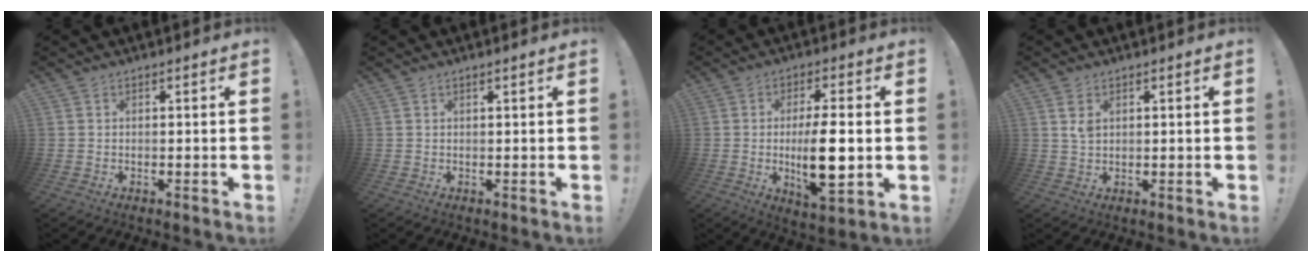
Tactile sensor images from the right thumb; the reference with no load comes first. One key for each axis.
{"total": 1.0, "fx": 0.6, "fy": -0.2, "fz": 0.8, "tx": -0.010, "ty": -0.003, "tz": 0.009}
{"total": 13.2, "fx": -1.0, "fy": 4.0, "fz": 12.6, "tx": -0.226, "ty": -0.010, "tz": -0.023}
{"total": 3.1, "fx": 1.5, "fy": 1.8, "fz": 2.1, "tx": -0.030, "ty": -0.005, "tz": 0.025}